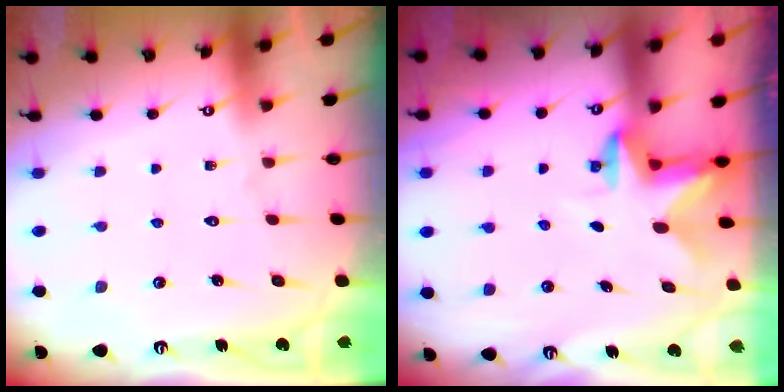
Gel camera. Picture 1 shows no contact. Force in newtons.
{"total": 2.7, "press": 2.7, "slide": 0.5}